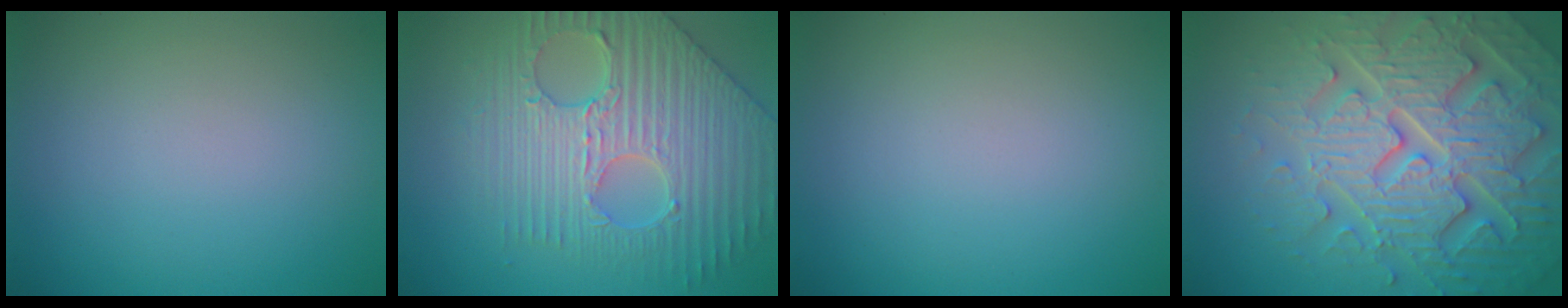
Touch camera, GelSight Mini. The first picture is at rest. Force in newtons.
{"total": 6.9, "press": 5.8, "slide": 3.6}
{"total": 0.0}
{"total": 8.1, "press": 7.9, "slide": 1.9}